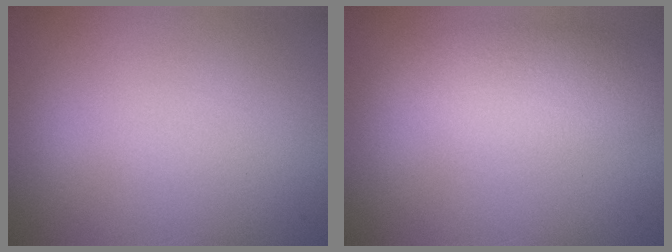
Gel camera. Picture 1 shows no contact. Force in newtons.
{"total": 4.5, "press": 4.4, "slide": 0.4}